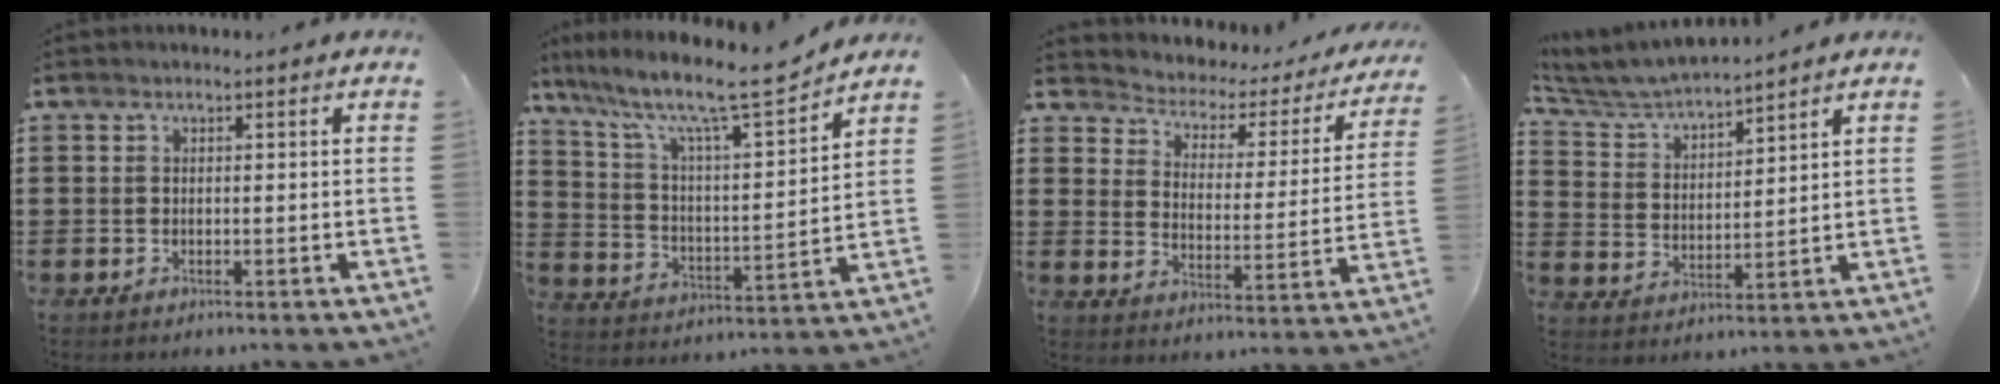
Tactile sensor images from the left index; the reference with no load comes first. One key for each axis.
{"total": 10.0, "fx": 8.3, "fy": 0.9, "fz": 5.5, "tx": -0.132, "ty": -0.059, "tz": 0.133}
{"total": 2.3, "fx": 1.8, "fy": 1.3, "fz": 0.4, "tx": -0.027, "ty": -0.019, "tz": 0.018}
{"total": 5.3, "fx": 5.2, "fy": 0.2, "fz": 1.1, "tx": -0.050, "ty": -0.034, "tz": 0.086}